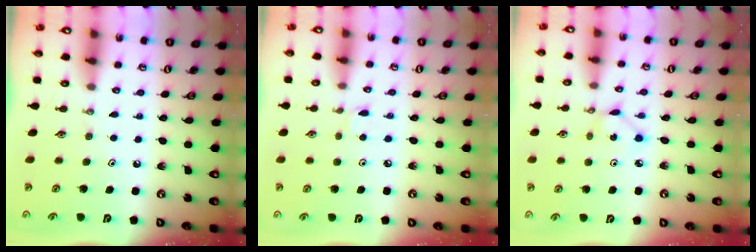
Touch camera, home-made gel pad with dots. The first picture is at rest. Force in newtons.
{"total": 1.9, "press": 1.9, "slide": 0.2}
{"total": 1.7, "press": 1.7, "slide": 0.1}